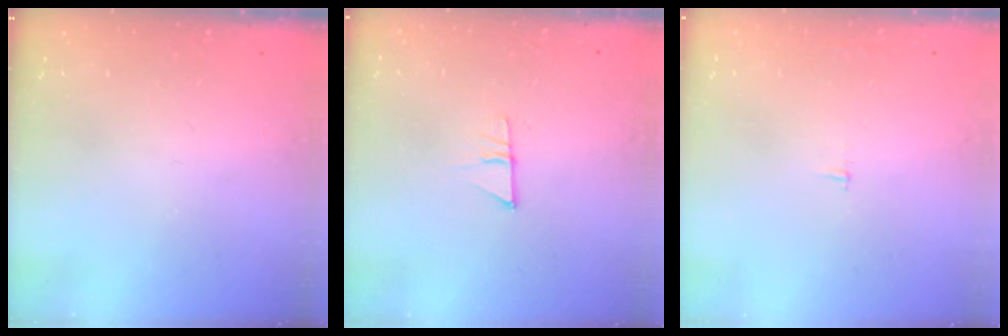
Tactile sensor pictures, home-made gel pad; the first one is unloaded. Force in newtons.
{"total": 7.0, "press": 7.0, "slide": 0.5}
{"total": 2.1, "press": 2.1, "slide": 0.2}